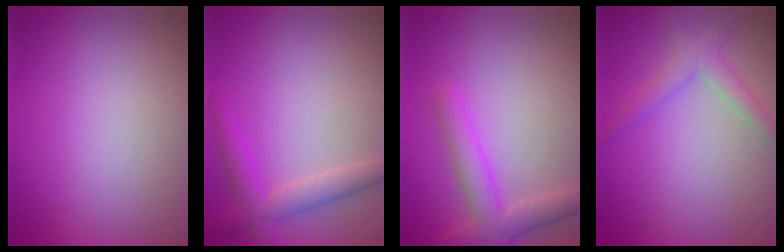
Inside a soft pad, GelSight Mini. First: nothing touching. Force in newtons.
{"total": 3.0, "press": 3.0, "slide": 0.0}
{"total": 3.6, "press": 3.6, "slide": 0.2}
{"total": 2.3, "press": 2.3, "slide": 0.1}